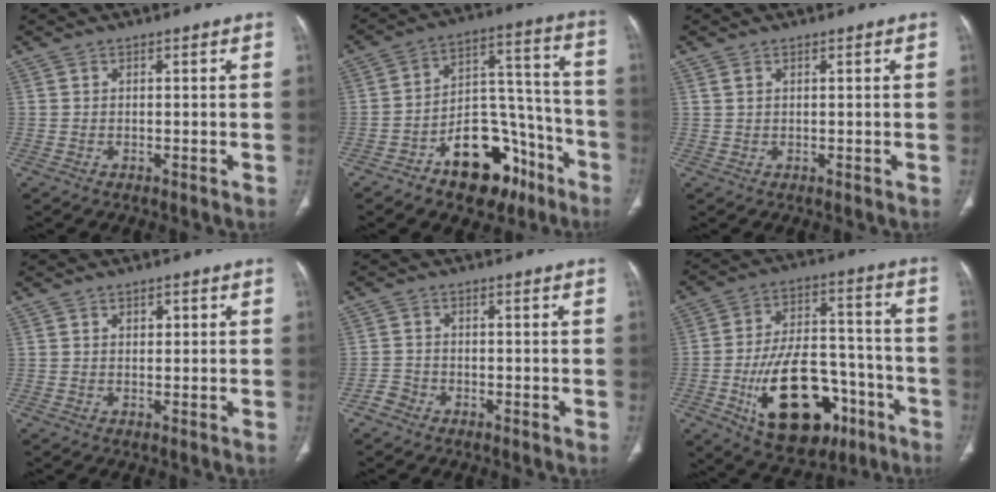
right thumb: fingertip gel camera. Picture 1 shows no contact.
{"total": 18.2, "force": [-10.1, 10.5, 10.9], "torque": [-0.106, 0.096, -0.150]}
{"total": 0.9, "force": [0.6, 0.4, 0.6], "torque": [-0.015, 0.007, 0.016]}
{"total": 1.7, "force": [0.7, 1.1, 1.1], "torque": [-0.011, -0.001, 0.011]}
{"total": 2.1, "force": [-1.3, 1.6, 0.3], "torque": [-0.004, 0.010, -0.031]}
{"total": 22.8, "force": [-9.2, 12.9, 16.5], "torque": [-0.243, 0.052, -0.127]}